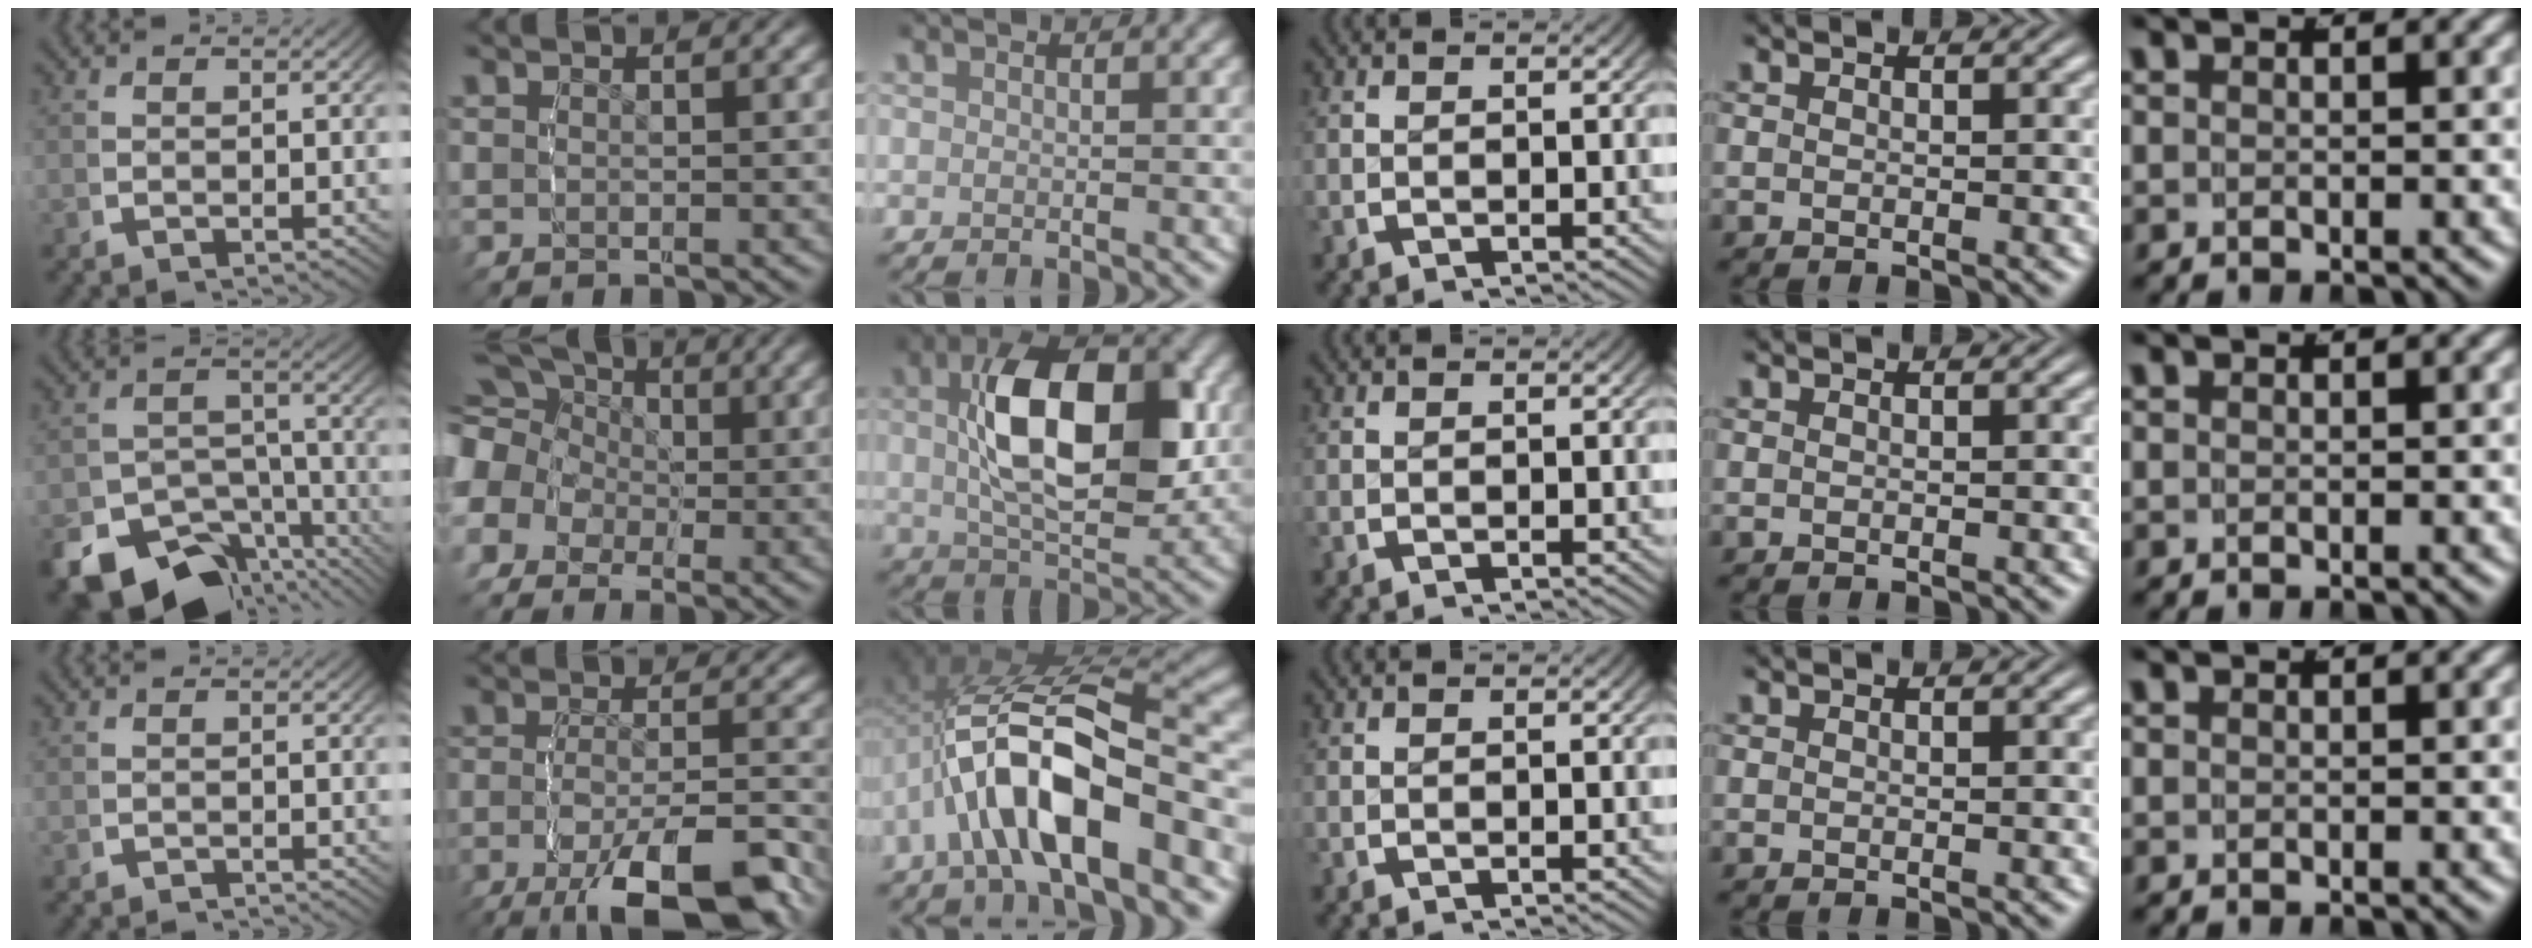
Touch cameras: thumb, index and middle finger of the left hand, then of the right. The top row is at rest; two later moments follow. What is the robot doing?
{"motion": "grasp_and_lifting", "object": "bottle cap"}